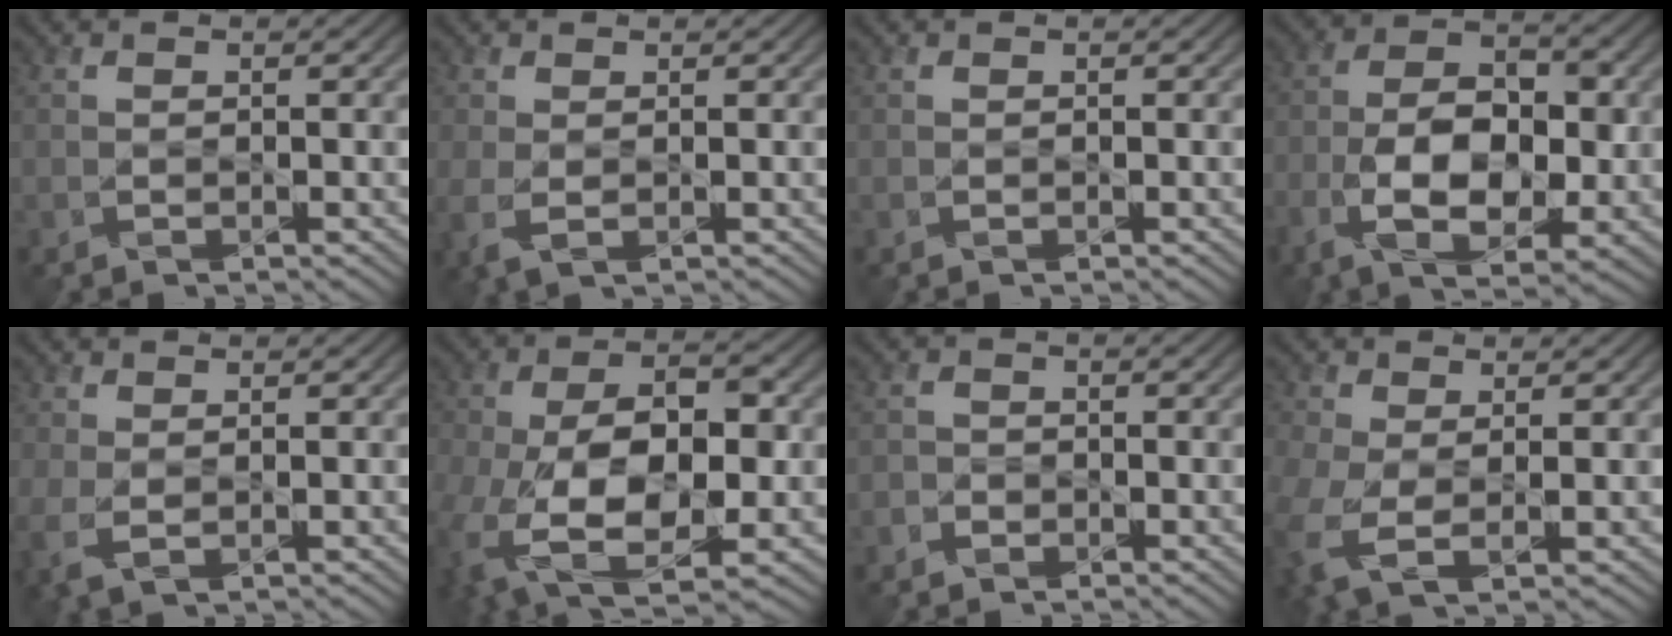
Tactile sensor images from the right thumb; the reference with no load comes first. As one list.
[{"total": 2.7, "force": [-0.2, 1.5, 2.3], "torque": [-0.068, -0.007, -0.004]}, {"total": 0.0}, {"total": 10.8, "force": [-2.5, 6.0, 8.6], "torque": [-0.168, -0.004, -0.047]}, {"total": 2.7, "force": [0.1, 1.3, 2.3], "torque": [-0.070, -0.004, 0.000]}, {"total": 15.5, "force": [-4.3, 8.5, 12.3], "torque": [-0.239, -0.025, -0.058]}, {"total": 1.5, "force": [-1.0, 1.1, 0.3], "torque": [-0.002, 0.002, -0.023]}, {"total": 6.4, "force": [-1.6, 3.5, 5.1], "torque": [-0.140, -0.021, -0.035]}]